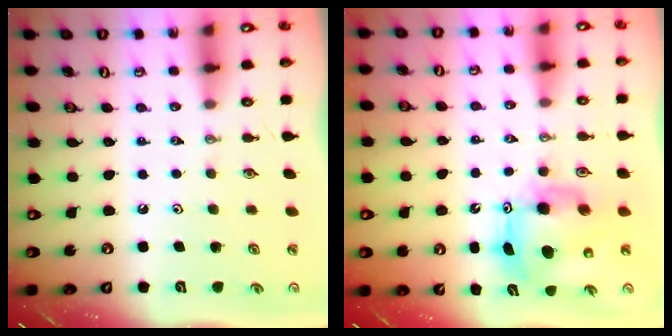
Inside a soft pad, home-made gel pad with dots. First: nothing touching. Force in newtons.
{"total": 9.3, "press": 9.2, "slide": 1.0}